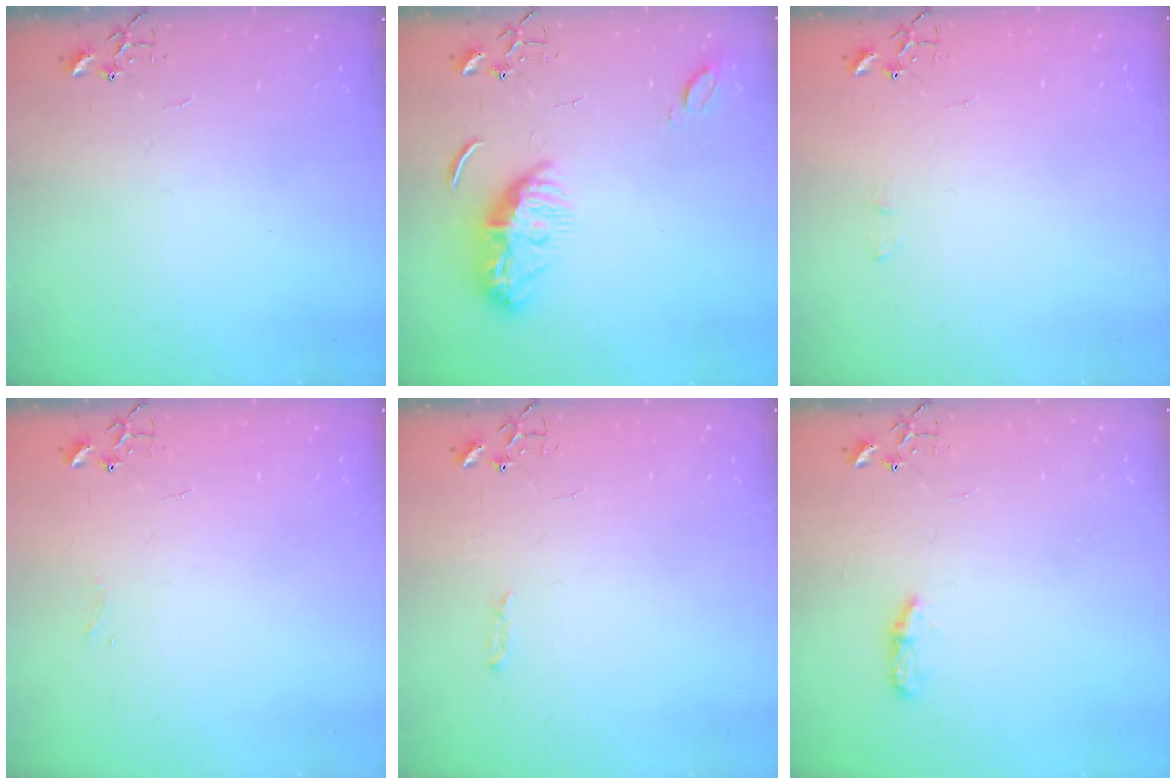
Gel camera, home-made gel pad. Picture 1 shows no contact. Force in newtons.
{"total": 10.4, "press": 10.4, "slide": 0.1}
{"total": 4.6, "press": 4.6, "slide": 0.7}
{"total": 3.3, "press": 3.3, "slide": 0.3}
{"total": 3.3, "press": 3.3, "slide": 0.4}
{"total": 4.9, "press": 4.8, "slide": 0.6}